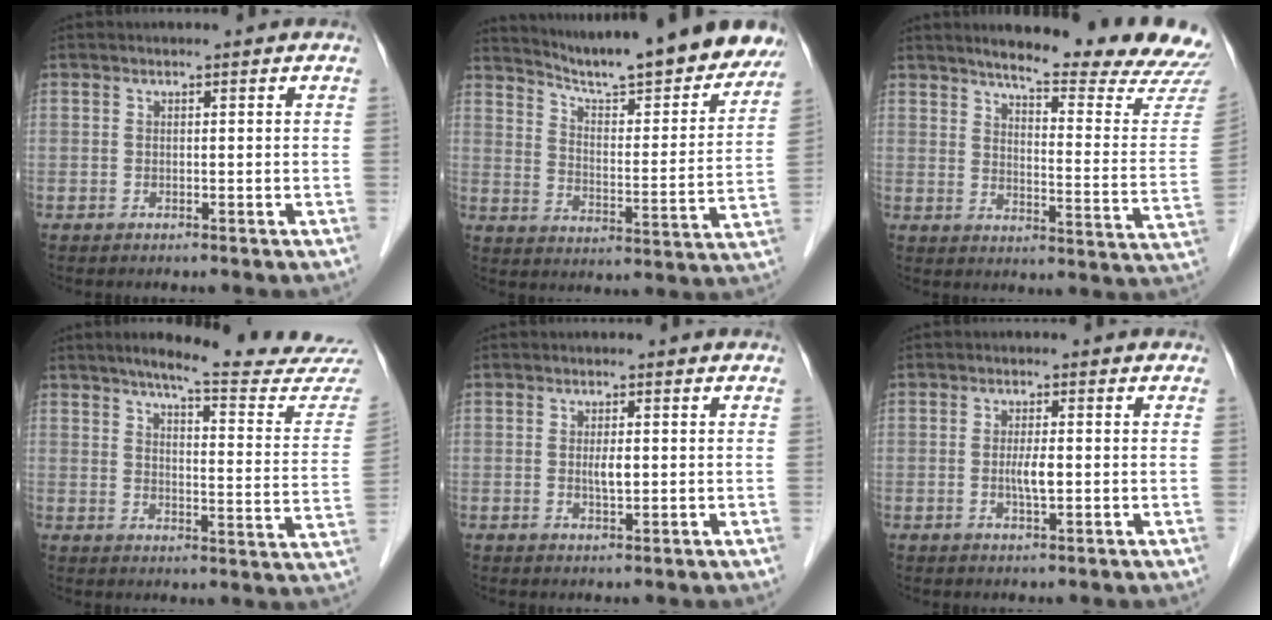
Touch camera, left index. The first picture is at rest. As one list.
[{"total": 22.7, "force": [20.4, 2.6, 9.6], "torque": [-0.143, -0.044, 0.272]}, {"total": 20.7, "force": [19.0, 0.6, 8.1], "torque": [-0.105, -0.098, 0.224]}, {"total": 19.9, "force": [18.5, 0.5, 7.5], "torque": [-0.094, -0.083, 0.215]}, {"total": 2.0, "force": [0.2, 0.5, 1.9], "torque": [-0.036, -0.002, 0.005]}, {"total": 2.6, "force": [-0.2, 0.4, 2.6], "torque": [-0.051, -0.002, -0.004]}]